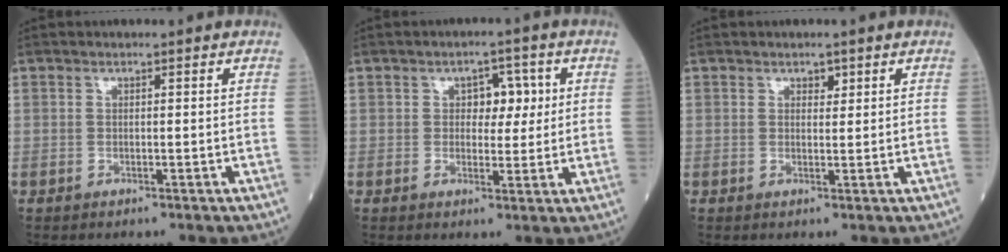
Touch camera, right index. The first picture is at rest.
{"total": 4.5, "force": [1.1, 2.8, 3.3], "torque": [-0.038, 0.012, 0.015]}
{"total": 1.3, "force": [0.8, 0.7, 0.7], "torque": [-0.005, -0.001, 0.010]}